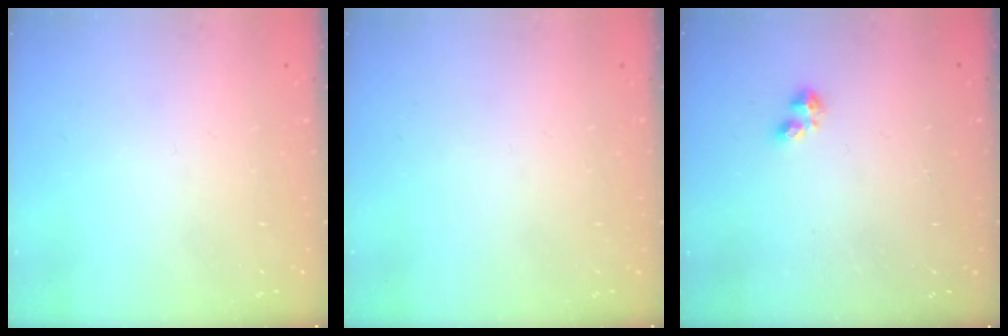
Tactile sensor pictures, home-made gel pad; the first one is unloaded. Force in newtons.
{"total": 0.0}
{"total": 2.2, "press": 2.2, "slide": 0.4}